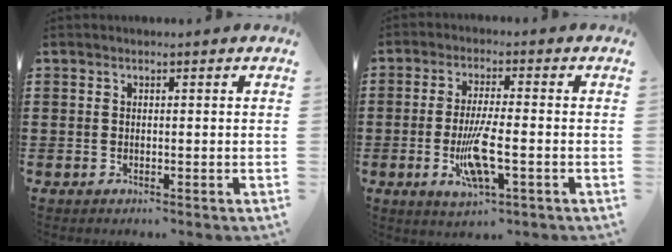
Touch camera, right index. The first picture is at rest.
{"total": 7.5, "force": [-2.1, 1.6, 7.0], "torque": [-0.143, -0.014, -0.041]}